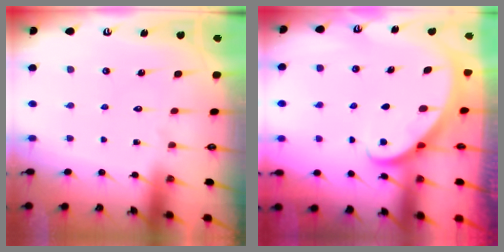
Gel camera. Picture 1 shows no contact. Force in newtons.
{"total": 2.3, "press": 2.3, "slide": 0.3}